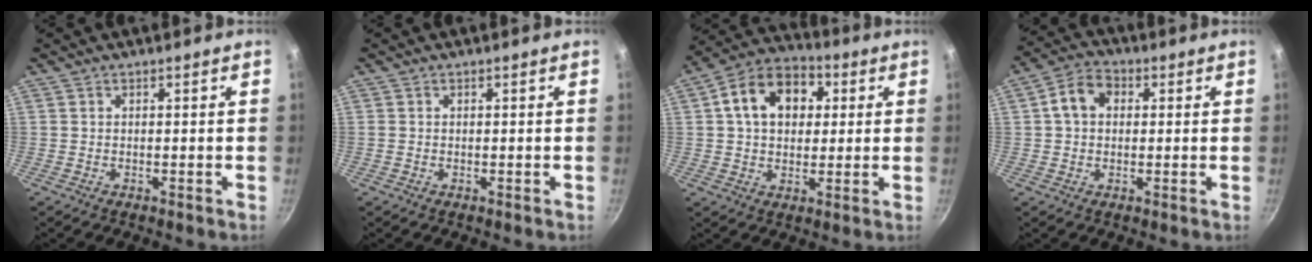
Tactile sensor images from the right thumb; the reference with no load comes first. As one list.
[{"total": 0.0}, {"total": 13.1, "force": [3.0, 9.5, 8.5], "torque": [-0.112, 0.019, 0.033]}, {"total": 6.9, "force": [1.2, 5.2, 4.3], "torque": [-0.060, 0.017, 0.009]}]